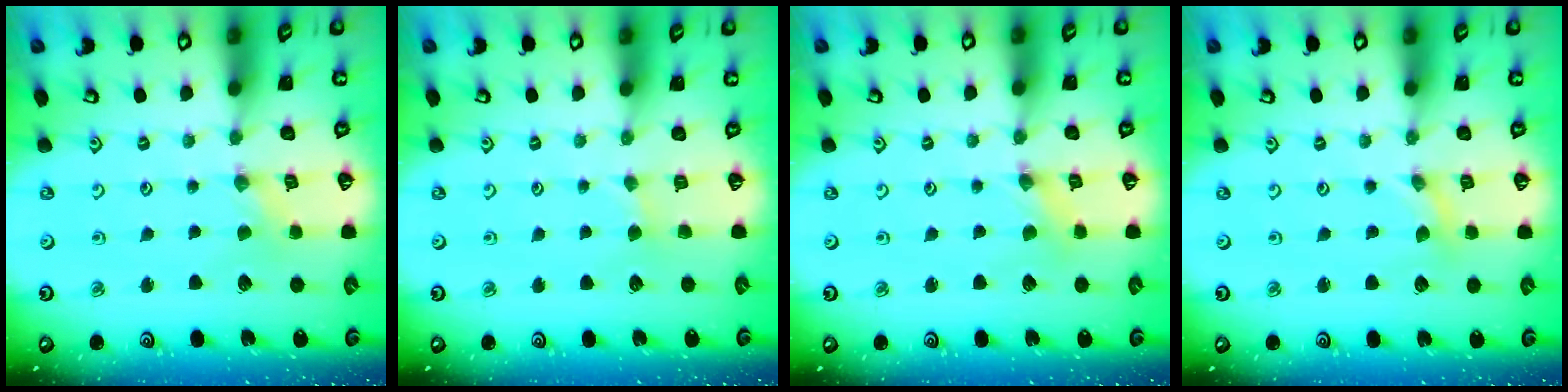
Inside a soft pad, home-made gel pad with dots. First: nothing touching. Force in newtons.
{"total": 1.5, "press": 1.5, "slide": 0.2}
{"total": 1.3, "press": 1.3, "slide": 0.2}
{"total": 0.0}